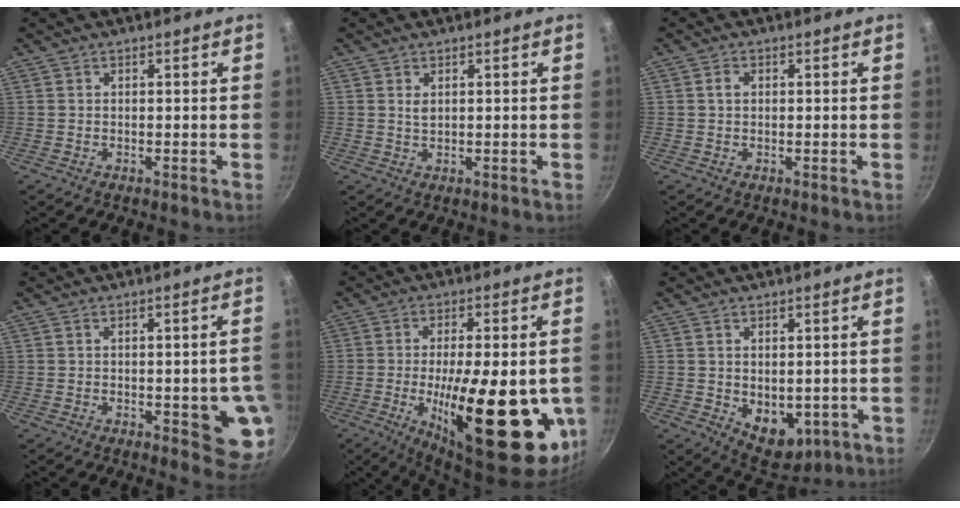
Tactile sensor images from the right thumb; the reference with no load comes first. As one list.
[{"total": 1.4, "force": [0.6, 0.8, 1.0], "torque": [-0.017, -0.004, 0.012]}, {"total": 1.5, "force": [0.3, 1.2, 1.0], "torque": [-0.014, 0.006, 0.004]}, {"total": 9.6, "force": [-1.8, 3.5, 8.7], "torque": [-0.070, 0.000, -0.017]}, {"total": 27.1, "force": [-5.7, 9.7, 24.6], "torque": [-0.339, -0.013, -0.070]}, {"total": 8.5, "force": [-1.3, 5.8, 6.1], "torque": [-0.058, -0.013, 0.002]}]